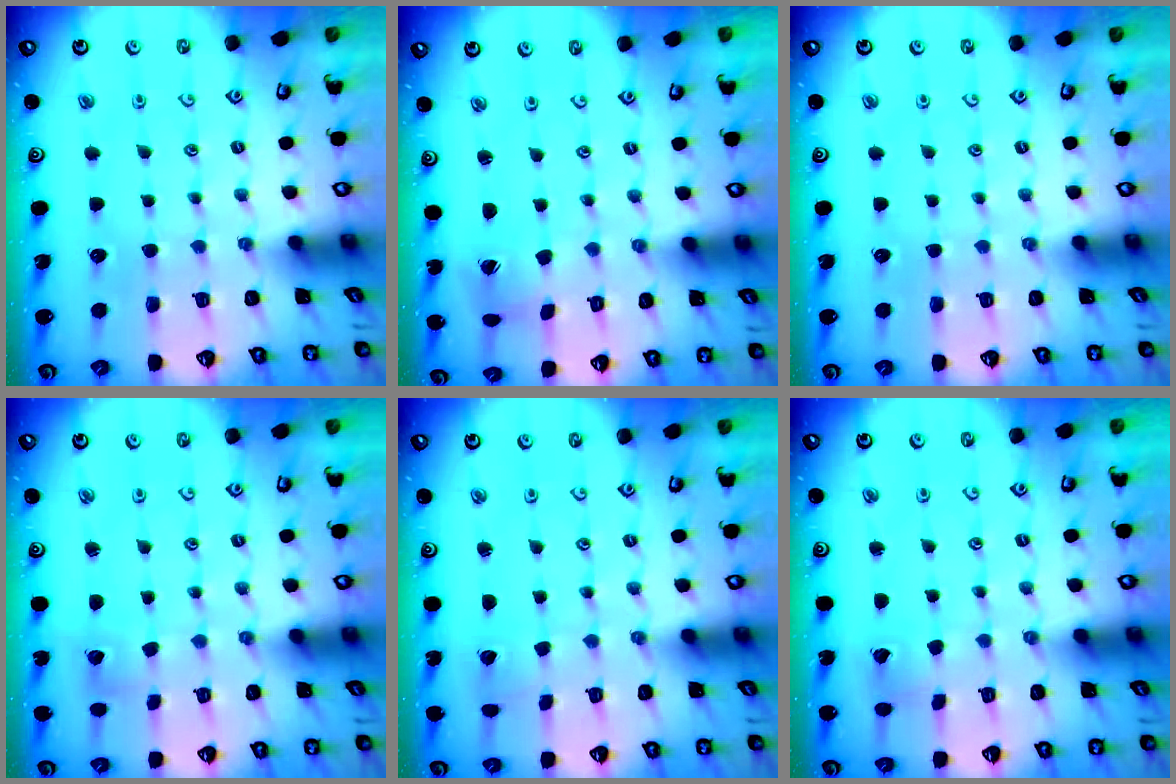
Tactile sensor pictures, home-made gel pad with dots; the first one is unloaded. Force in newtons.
{"total": 2.5, "press": 2.4, "slide": 0.4}
{"total": 0.0}
{"total": 3.0, "press": 3.0, "slide": 0.3}
{"total": 1.5, "press": 1.5, "slide": 0.0}
{"total": 3.1, "press": 3.1, "slide": 0.5}